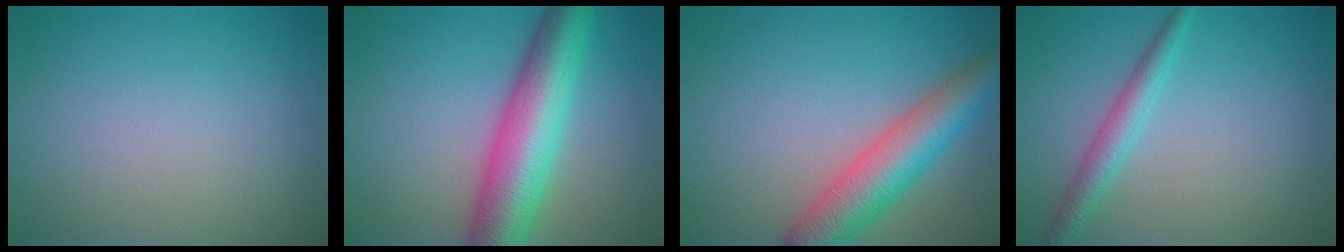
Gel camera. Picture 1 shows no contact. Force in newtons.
{"total": 9.4, "press": 9.4, "slide": 0.2}
{"total": 7.1, "press": 7.1, "slide": 0.3}
{"total": 2.5, "press": 2.5, "slide": 0.1}